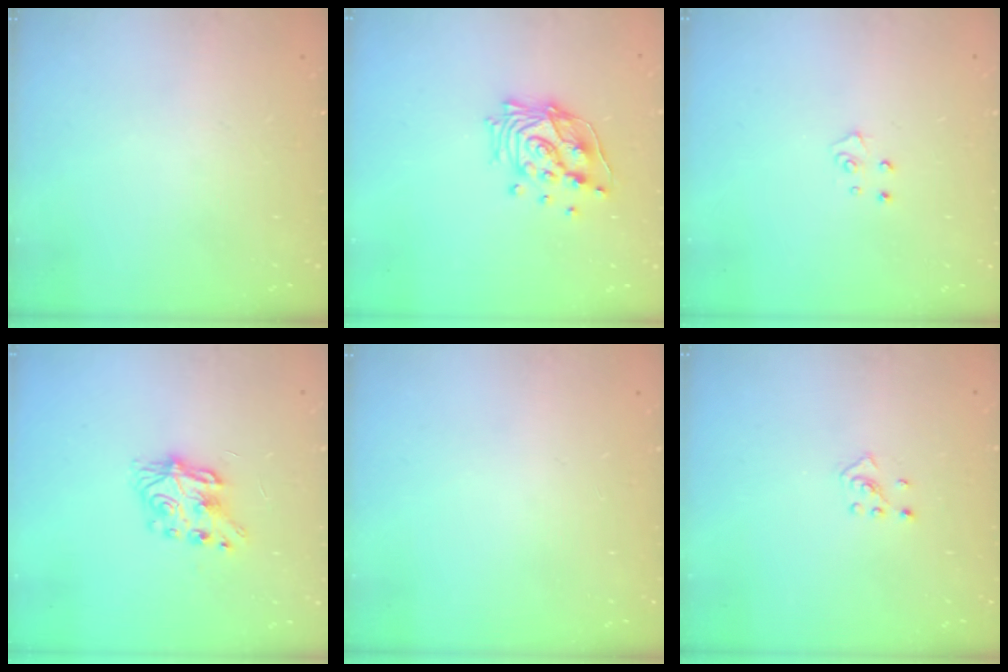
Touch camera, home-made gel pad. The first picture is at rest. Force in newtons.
{"total": 14.4, "press": 14.3, "slide": 1.7}
{"total": 4.2, "press": 4.1, "slide": 0.4}
{"total": 7.1, "press": 7.1, "slide": 0.4}
{"total": 0.0}
{"total": 2.5, "press": 2.4, "slide": 0.7}